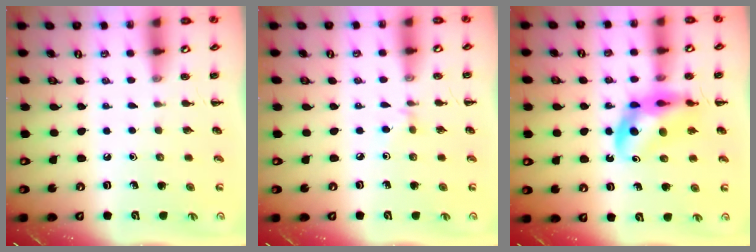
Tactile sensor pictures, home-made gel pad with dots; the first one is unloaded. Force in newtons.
{"total": 2.6, "press": 2.5, "slide": 0.9}
{"total": 11.8, "press": 11.3, "slide": 3.4}